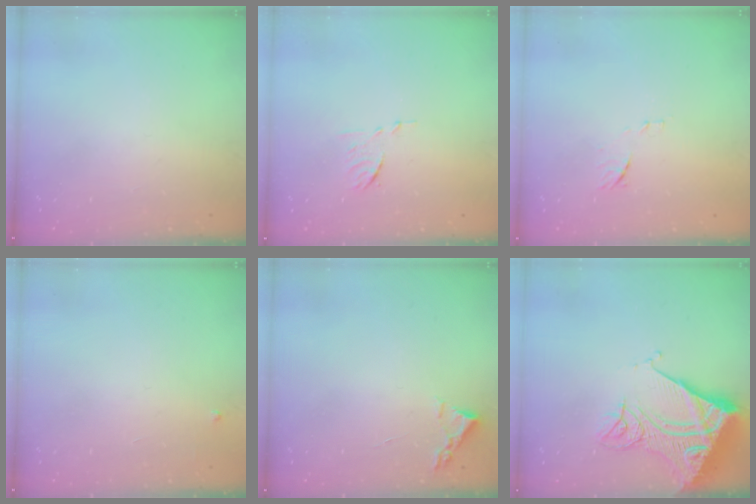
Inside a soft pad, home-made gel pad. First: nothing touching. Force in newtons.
{"total": 6.2, "press": 6.2, "slide": 0.7}
{"total": 7.1, "press": 7.1, "slide": 0.7}
{"total": 2.6, "press": 2.6, "slide": 0.4}
{"total": 2.4, "press": 2.3, "slide": 0.3}
{"total": 17.3, "press": 17.2, "slide": 2.1}